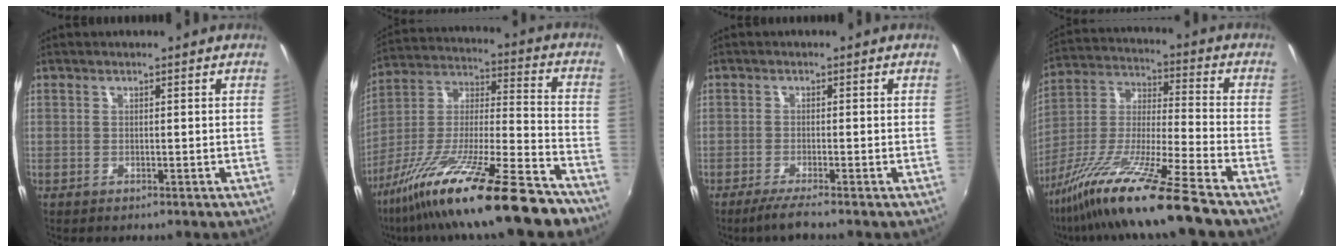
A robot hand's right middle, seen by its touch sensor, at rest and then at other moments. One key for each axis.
{"total": 24.3, "fx": -17.4, "fy": 3.0, "fz": 16.7, "tx": -0.288, "ty": -0.034, "tz": -0.288}
{"total": 3.5, "fx": -2.7, "fy": -0.5, "fz": 2.2, "tx": -0.056, "ty": -0.013, "tz": -0.052}
{"total": 18.6, "fx": -13.7, "fy": -0.7, "fz": 12.6, "tx": -0.247, "ty": -0.030, "tz": -0.252}